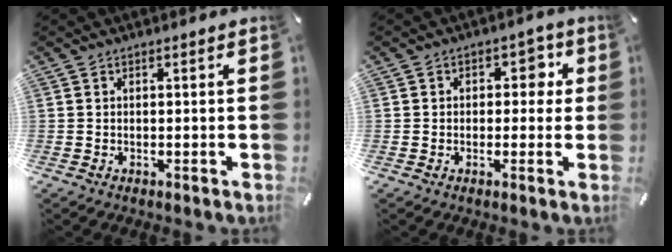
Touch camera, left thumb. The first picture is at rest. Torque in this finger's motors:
{"motor_torque": [-0.05, 0.06, 0.10, 0.06, -0.04]}